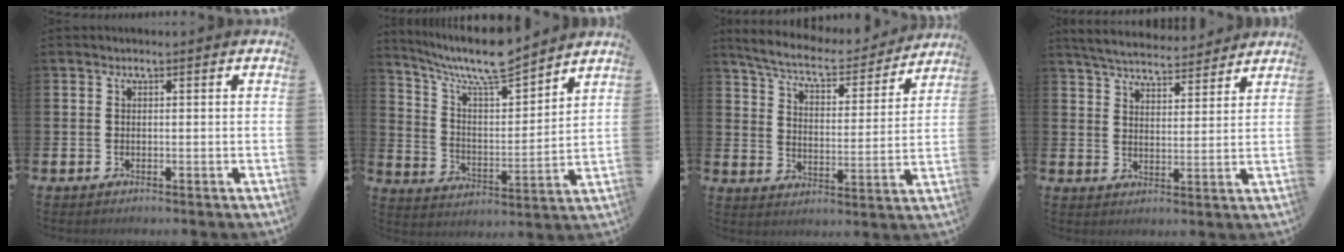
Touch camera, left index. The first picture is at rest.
{"total": 9.3, "force": [8.5, 1.3, 3.5], "torque": [-0.099, -0.058, 0.147]}
{"total": 7.2, "force": [6.7, 1.1, 2.5], "torque": [-0.079, -0.046, 0.112]}
{"total": 5.7, "force": [5.5, 0.8, 0.8], "torque": [-0.032, -0.036, 0.097]}